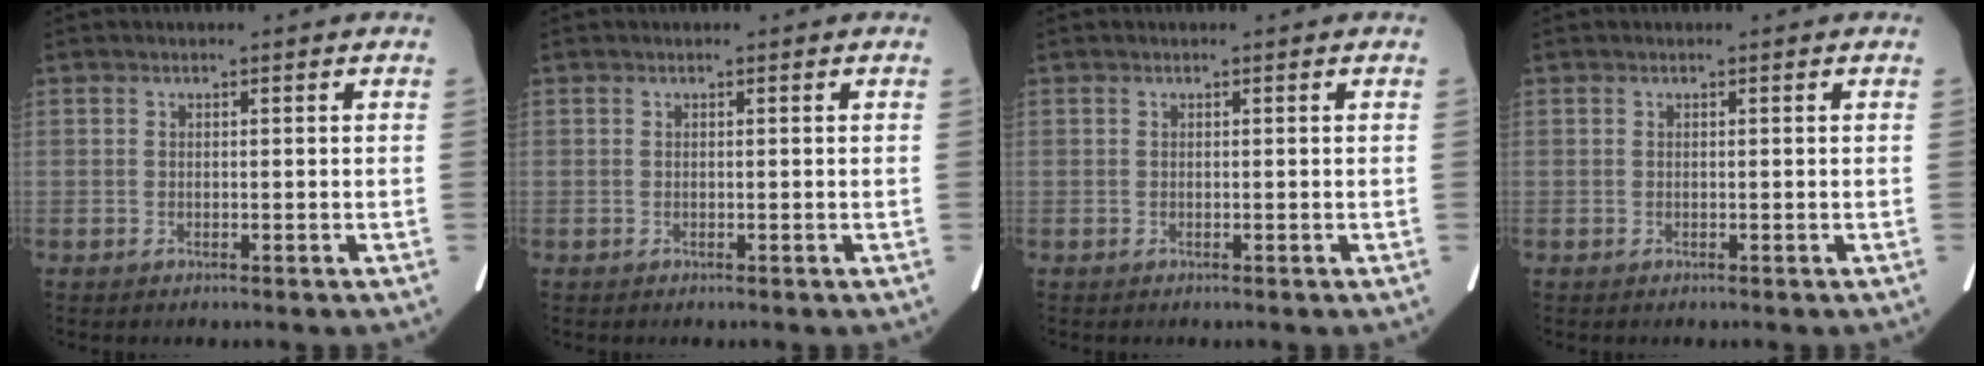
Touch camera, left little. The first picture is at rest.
{"total": 0.0}
{"total": 0.0}
{"total": 0.0}